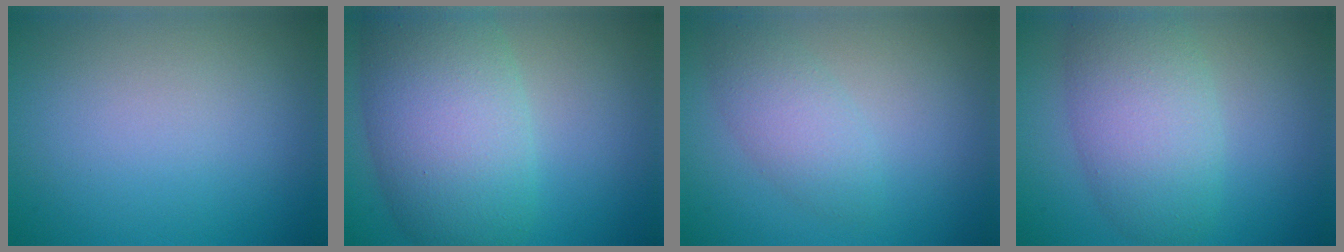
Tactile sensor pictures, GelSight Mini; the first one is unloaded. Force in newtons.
{"total": 9.9, "press": 9.9, "slide": 0.4}
{"total": 2.7, "press": 2.7, "slide": 0.0}
{"total": 6.1, "press": 6.0, "slide": 0.2}